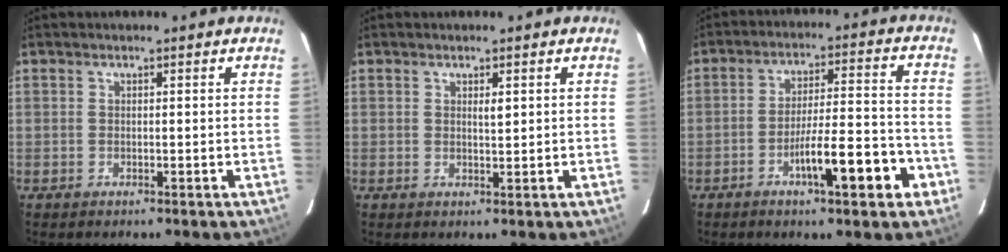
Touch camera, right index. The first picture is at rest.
{"total": 1.3, "force": [0.6, 0.3, 1.1], "torque": [-0.019, -0.003, 0.009]}
{"total": 10.8, "force": [-5.1, 1.6, 9.4], "torque": [-0.148, 0.014, -0.074]}